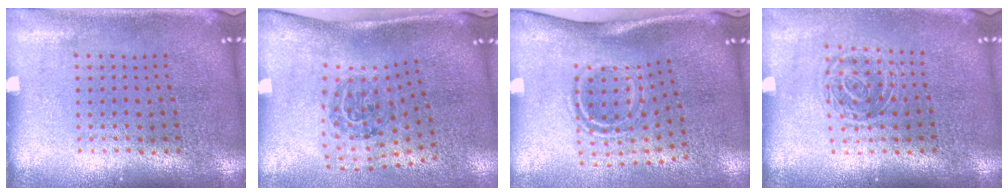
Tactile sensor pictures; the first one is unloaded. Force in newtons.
{"total": 1.7, "press": 1.1, "slide": 1.3}
{"total": 1.9, "press": 1.1, "slide": 1.5}
{"total": 1.4, "press": 1.1, "slide": 0.9}